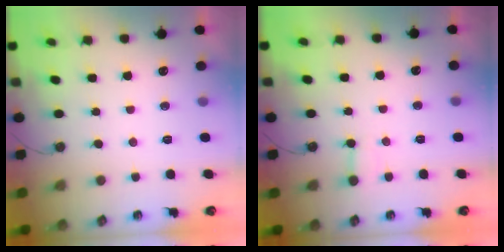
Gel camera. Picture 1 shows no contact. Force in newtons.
{"total": 4.3, "press": 4.2, "slide": 0.4}